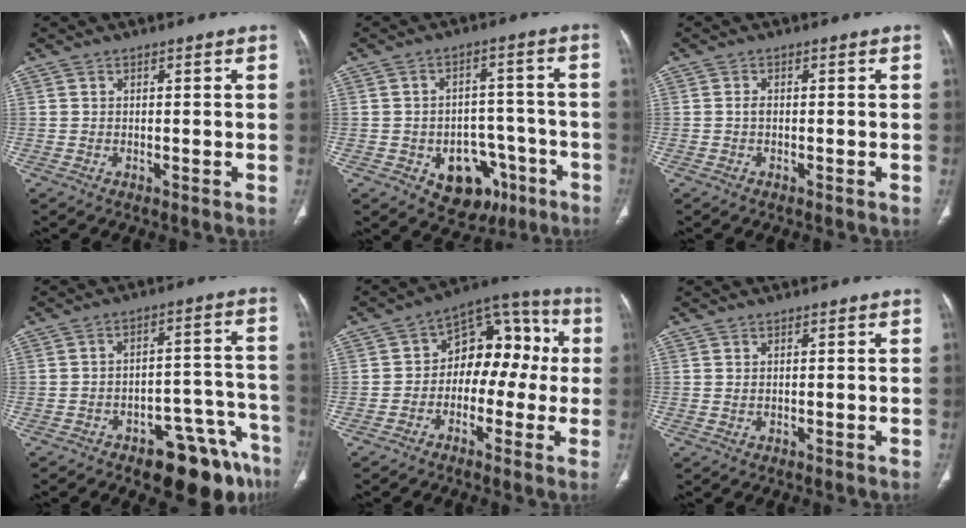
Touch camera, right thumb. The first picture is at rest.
{"total": 11.7, "force": [-5.4, 8.4, 6.1], "torque": [-0.038, 0.045, -0.061]}
{"total": 0.8, "force": [-0.1, 0.5, 0.5], "torque": [-0.007, 0.002, -0.004]}
{"total": 14.6, "force": [-9.7, 6.0, 9.1], "torque": [-0.062, 0.087, -0.129]}
{"total": 13.0, "force": [-0.6, 8.8, 9.5], "torque": [-0.080, 0.055, -0.025]}
{"total": 0.0}